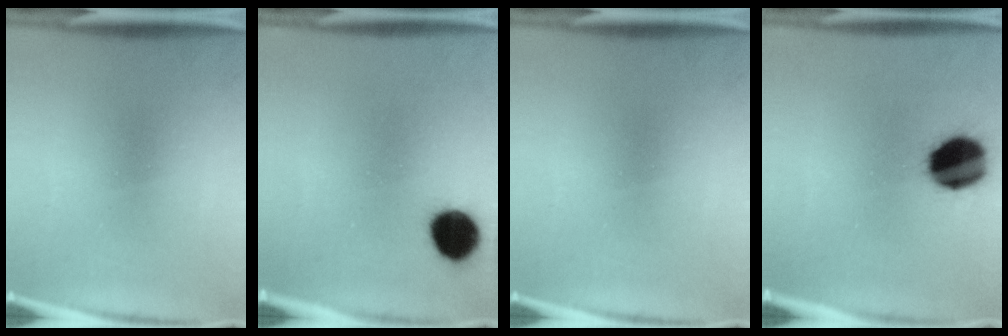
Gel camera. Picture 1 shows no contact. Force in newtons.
{"total": 9.1}
{"total": 0.0}
{"total": 14.9}